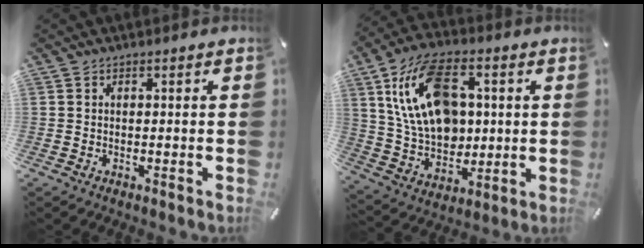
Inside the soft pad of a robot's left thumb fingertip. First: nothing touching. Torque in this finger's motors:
{"motor_torque": [2.50, 2.51, 1.49, -1.28, 0.35]}